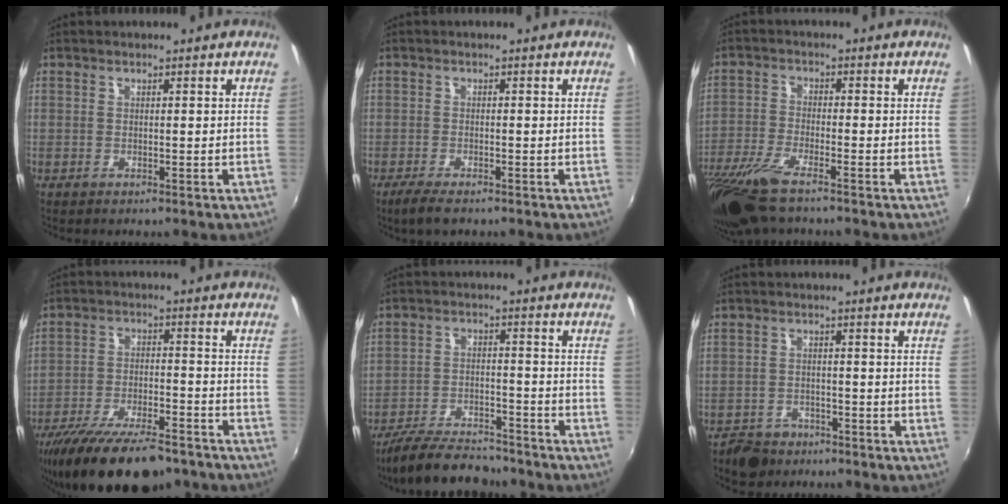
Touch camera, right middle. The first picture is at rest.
{"total": 3.6, "force": [-2.7, 1.0, 2.2], "torque": [-0.058, -0.012, -0.052]}
{"total": 11.8, "force": [-9.0, 2.3, 7.3], "torque": [-0.169, -0.044, -0.174]}
{"total": 19.5, "force": [-15.4, 5.9, 10.5], "torque": [-0.205, -0.037, -0.238]}
{"total": 13.2, "force": [-11.6, 4.0, 5.1], "torque": [-0.126, -0.008, -0.184]}
{"total": 6.5, "force": [-4.9, 3.9, 1.7], "torque": [-0.055, 0.004, -0.079]}